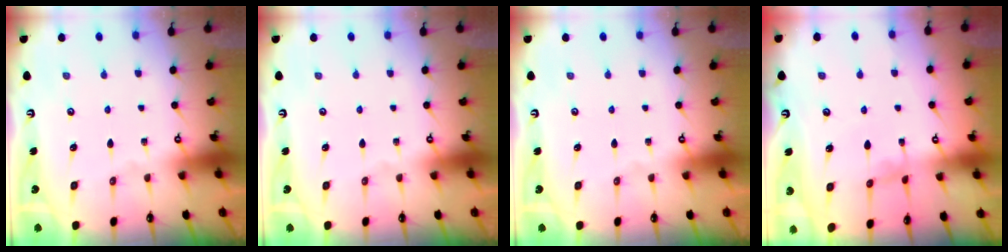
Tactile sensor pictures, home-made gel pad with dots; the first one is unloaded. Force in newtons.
{"total": 0.0}
{"total": 0.0}
{"total": 1.0, "press": 0.9, "slide": 0.3}